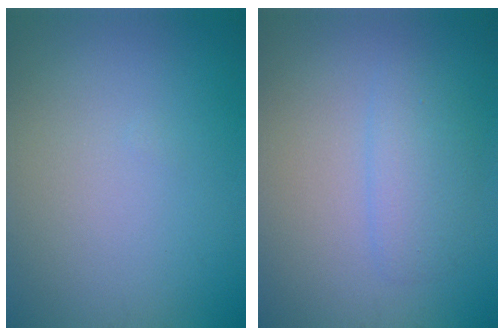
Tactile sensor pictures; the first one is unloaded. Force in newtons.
{"total": 2.2, "press": 2.2, "slide": 0.1}